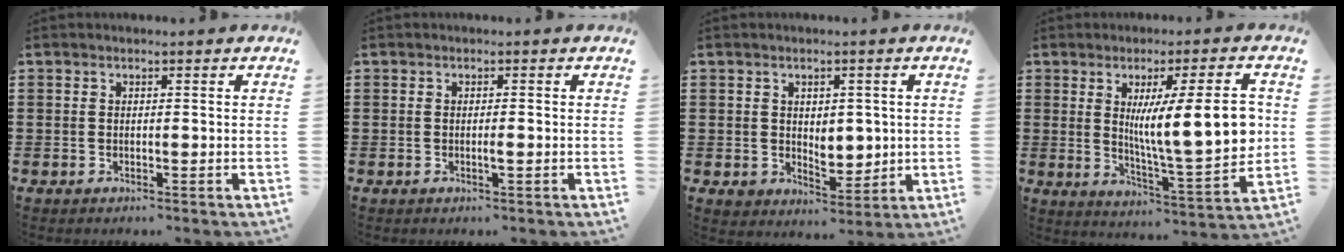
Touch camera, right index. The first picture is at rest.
{"total": 1.2, "force": [-0.3, 0.1, 1.1], "torque": [-0.020, -0.005, -0.005]}
{"total": 4.4, "force": [1.4, 3.8, 1.6], "torque": [-0.022, -0.004, 0.021]}
{"total": 13.9, "force": [2.2, 2.8, 13.5], "torque": [-0.207, -0.008, 0.035]}